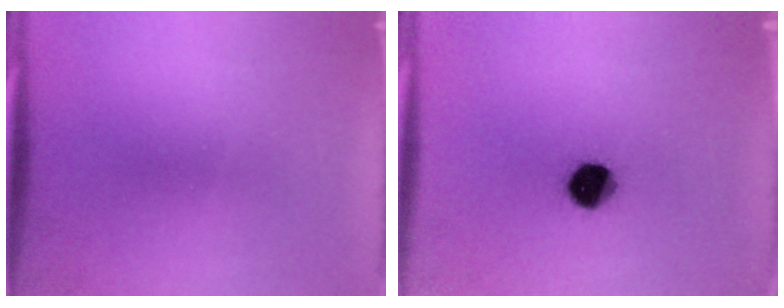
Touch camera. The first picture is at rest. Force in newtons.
{"total": 8.3}